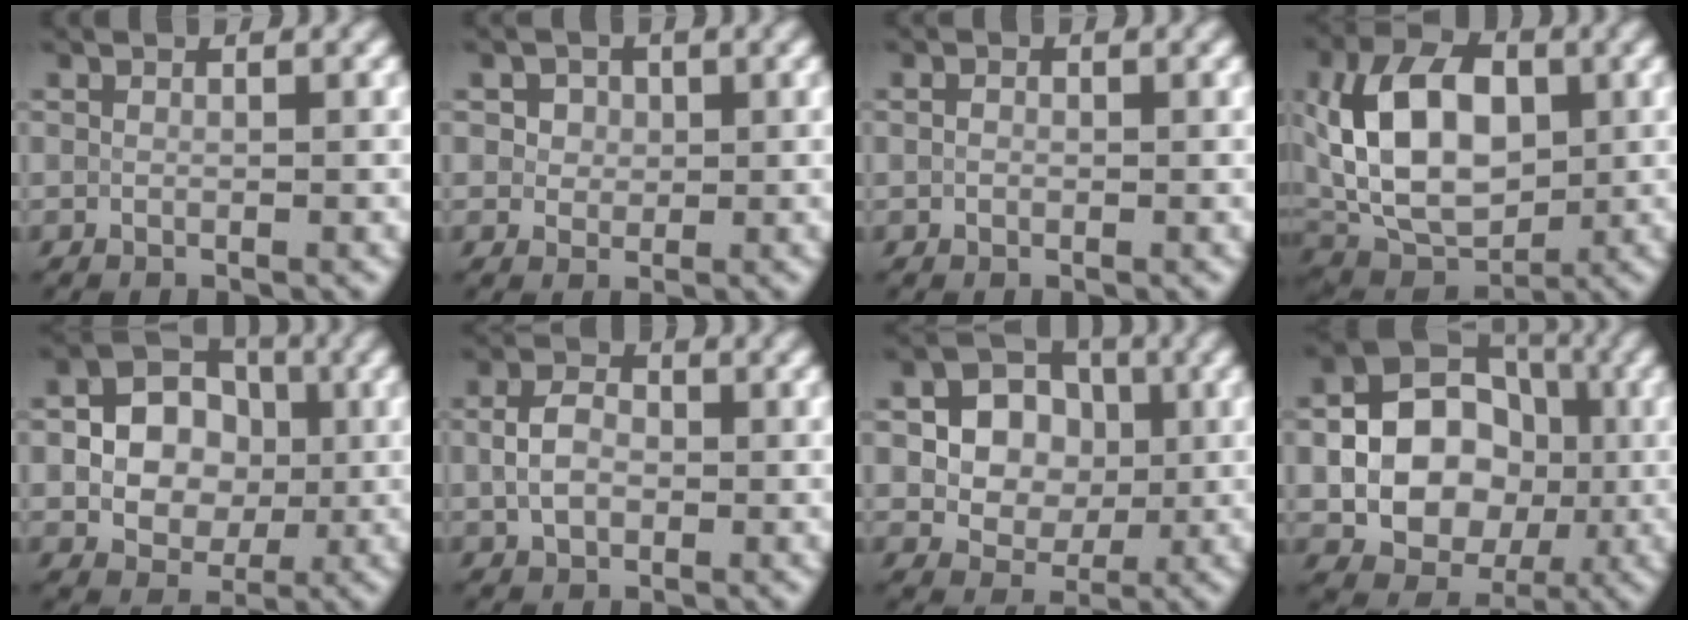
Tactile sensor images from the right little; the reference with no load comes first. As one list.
[{"total": 3.2, "force": [1.5, 2.5, 1.5], "torque": [-0.026, 0.011, 0.014]}, {"total": 0.6, "force": [0.0, 0.5, 0.4], "torque": [-0.007, 0.001, -0.005]}, {"total": 11.1, "force": [1.4, 7.1, 8.3], "torque": [-0.164, 0.015, 0.020]}, {"total": 9.0, "force": [0.4, 7.4, 5.0], "torque": [-0.068, 0.026, -0.012]}, {"total": 3.5, "force": [0.0, 2.4, 2.5], "torque": [-0.055, 0.006, -0.006]}, {"total": 7.0, "force": [0.9, 6.0, 3.6], "torque": [-0.049, 0.025, 0.003]}, {"total": 12.1, "force": [-0.9, 9.9, 7.0], "torque": [-0.075, 0.008, -0.030]}]